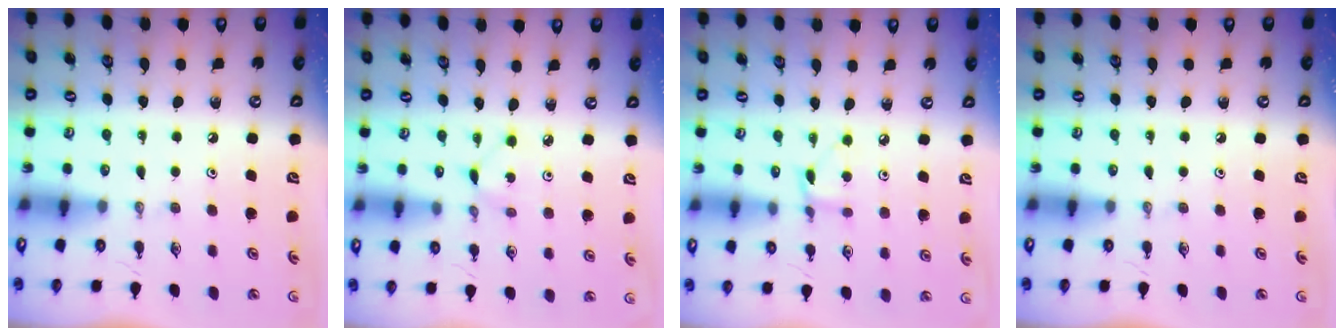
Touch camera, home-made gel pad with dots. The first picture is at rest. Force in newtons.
{"total": 2.4, "press": 2.4, "slide": 0.3}
{"total": 3.7, "press": 3.7, "slide": 0.4}
{"total": 0.0}